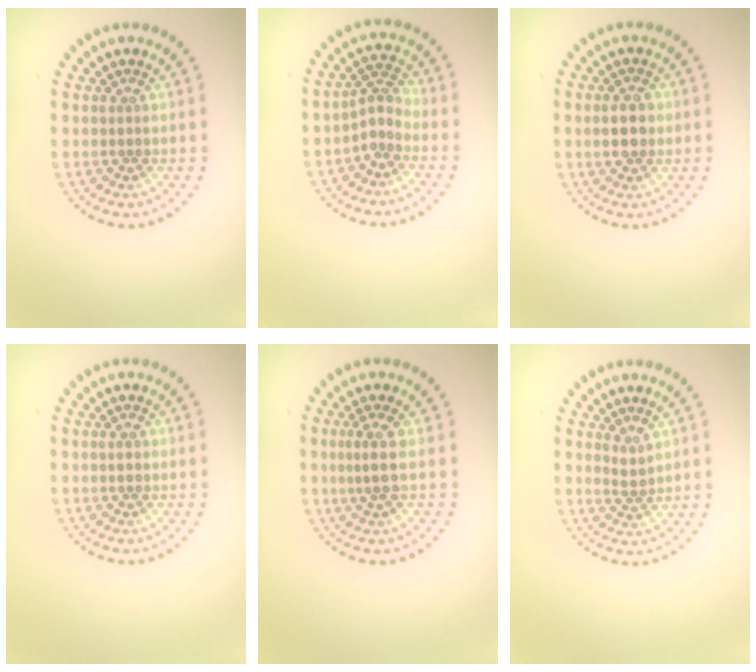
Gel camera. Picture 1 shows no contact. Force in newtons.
{"total": 2.0, "press": 1.5, "slide": 1.4}
{"total": 2.9, "press": 2.9, "slide": 0.1}
{"total": 0.7, "press": 0.7, "slide": 0.0}
{"total": 2.1, "press": 1.6, "slide": 1.4}
{"total": 1.0, "press": 0.8, "slide": 0.6}